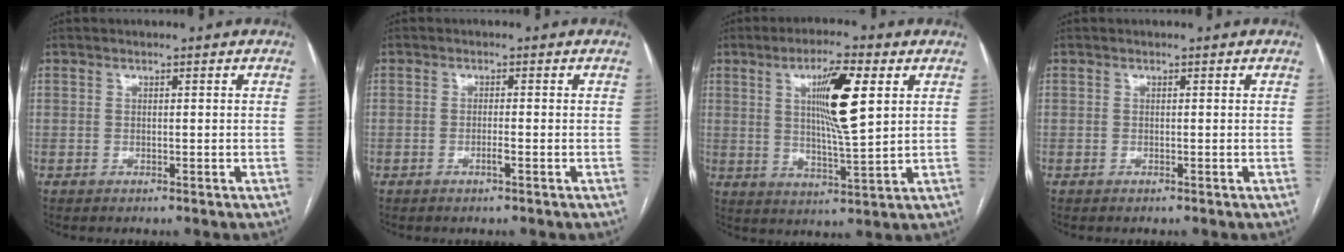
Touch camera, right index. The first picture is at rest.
{"total": 1.2, "force": [-0.6, -0.1, 1.1], "torque": [-0.021, 0.002, -0.009]}
{"total": 10.6, "force": [3.3, 1.0, 10.1], "torque": [-0.174, -0.002, 0.055]}
{"total": 0.0}